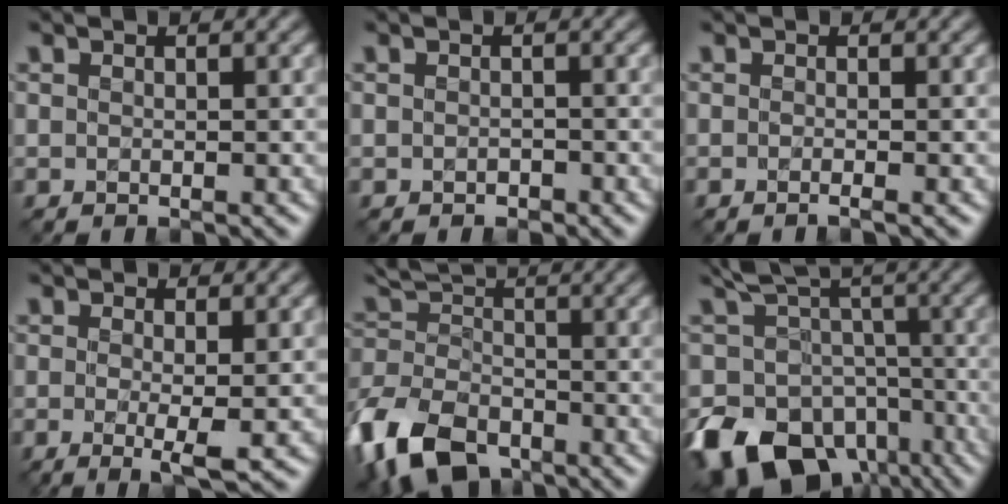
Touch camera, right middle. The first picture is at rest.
{"total": 0.6, "force": [-0.3, 0.4, 0.2], "torque": [-0.002, -0.004, -0.005]}
{"total": 0.9, "force": [-0.4, 0.2, 0.8], "torque": [-0.010, -0.008, -0.009]}
{"total": 2.6, "force": [-0.3, 0.4, 2.6], "torque": [-0.047, -0.013, -0.004]}
{"total": 11.7, "force": [-6.4, 7.1, 6.8], "torque": [-0.149, -0.032, -0.130]}
{"total": 13.9, "force": [-7.3, 9.6, 7.0], "torque": [-0.126, -0.023, -0.116]}